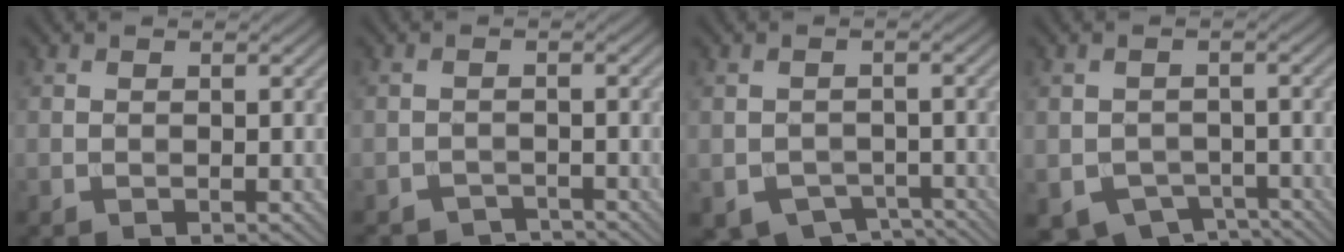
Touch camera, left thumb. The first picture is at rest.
{"total": 2.7, "force": [-2.6, 0.7, 0.3], "torque": [-0.001, 0.001, -0.047]}
{"total": 5.0, "force": [-3.3, 3.1, 2.0], "torque": [-0.032, -0.020, -0.049]}
{"total": 5.3, "force": [-3.3, 3.5, 2.1], "torque": [-0.036, -0.020, -0.050]}